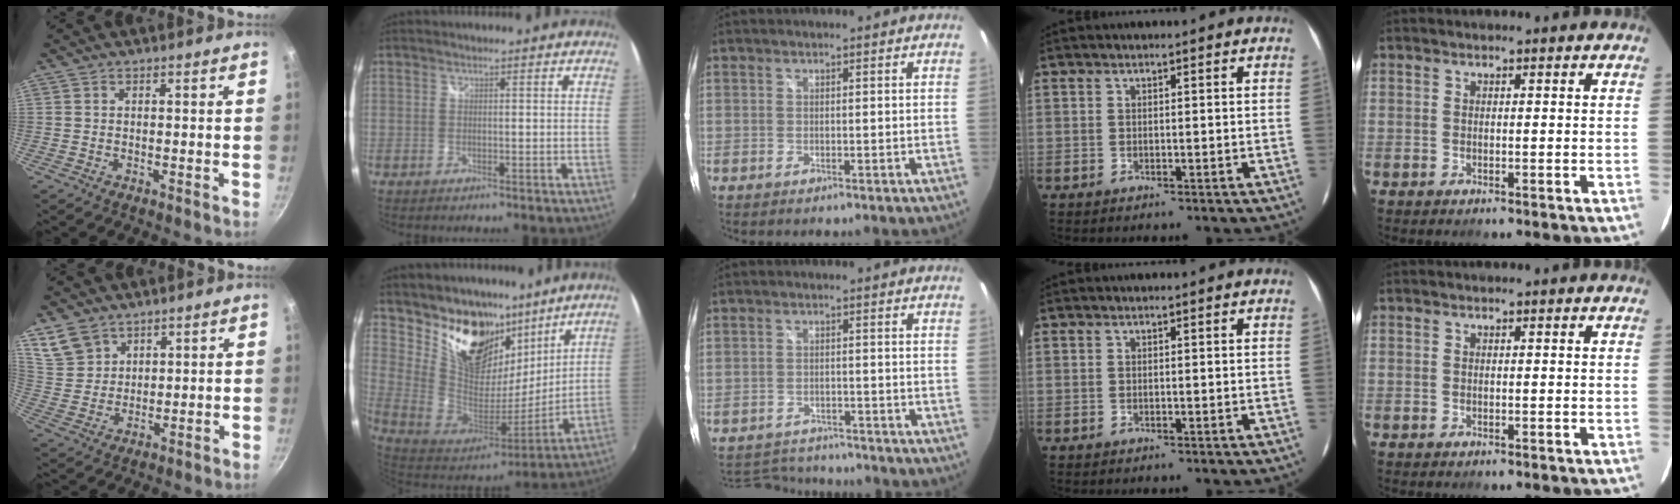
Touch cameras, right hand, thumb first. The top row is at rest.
{"thumb": {"total": 7.3, "force": [5.0, 4.9, 2.3], "torque": [-0.023, -0.014, 0.108]}, "index": {"total": 23.2, "force": [14.9, 14.1, 10.9], "torque": [-0.243, 0.003, 0.279]}, "middle": {"total": 8.6, "force": [-8.0, 2.6, 1.6], "torque": [-0.049, 0.009, -0.121]}}